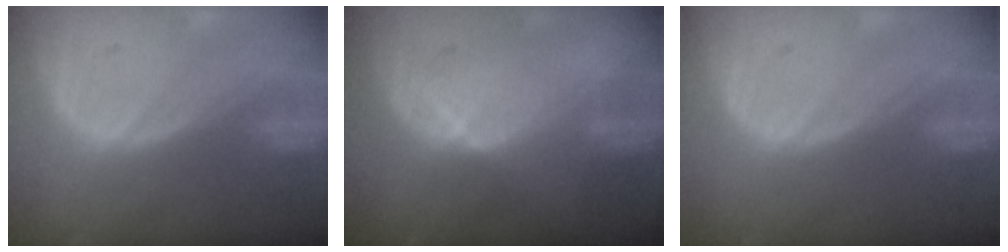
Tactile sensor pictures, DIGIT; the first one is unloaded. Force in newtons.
{"total": 4.1, "press": 4.0, "slide": 0.9}
{"total": 0.0}